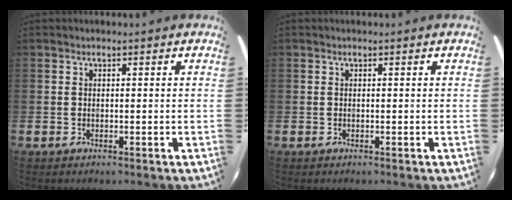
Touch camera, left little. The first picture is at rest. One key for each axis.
{"total": 0.0}